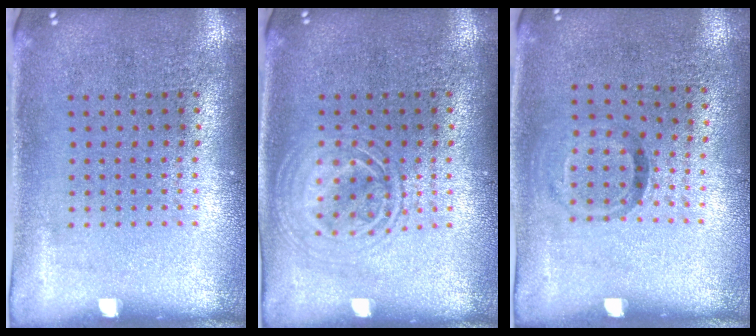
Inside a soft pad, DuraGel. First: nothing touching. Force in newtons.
{"total": 1.4, "press": 1.3, "slide": 0.2}
{"total": 1.0, "press": 0.6, "slide": 0.8}